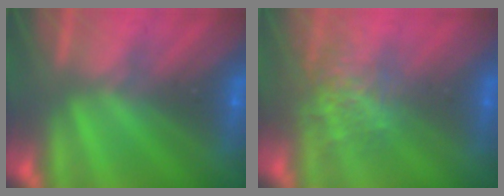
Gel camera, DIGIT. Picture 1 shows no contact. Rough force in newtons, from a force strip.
{"total": 3.6}